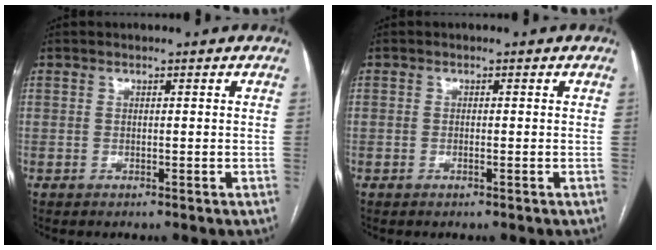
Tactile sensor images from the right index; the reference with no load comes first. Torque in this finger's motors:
{"motor_torque": [-0.06, -0.01, 0.00, 0.01]}